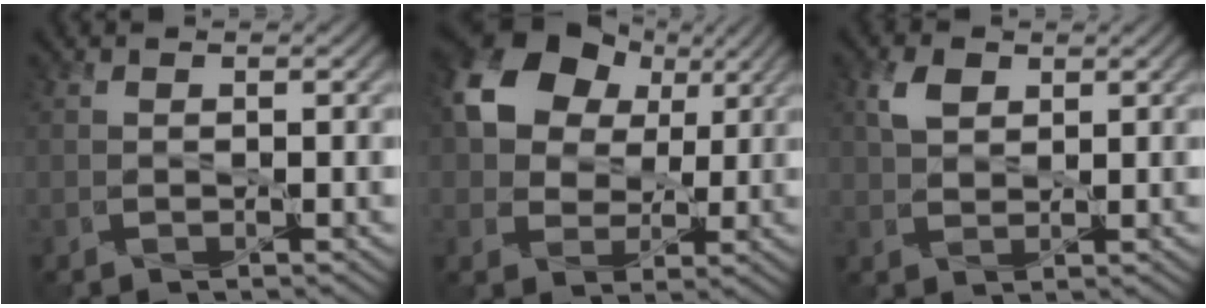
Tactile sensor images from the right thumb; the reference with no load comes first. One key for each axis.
{"total": 13.0, "fx": 5.2, "fy": 9.5, "fz": 7.2, "tx": -0.158, "ty": 0.026, "tz": 0.088}
{"total": 3.0, "fx": 1.7, "fy": 1.9, "fz": 1.4, "tx": -0.034, "ty": 0.006, "tz": 0.033}